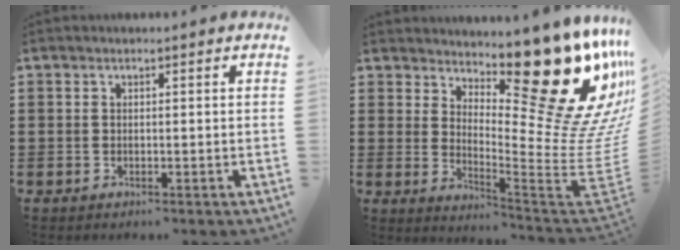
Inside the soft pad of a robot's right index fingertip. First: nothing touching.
{"total": 20.6, "force": [12.6, 6.5, 14.9], "torque": [-0.189, -0.108, 0.207]}